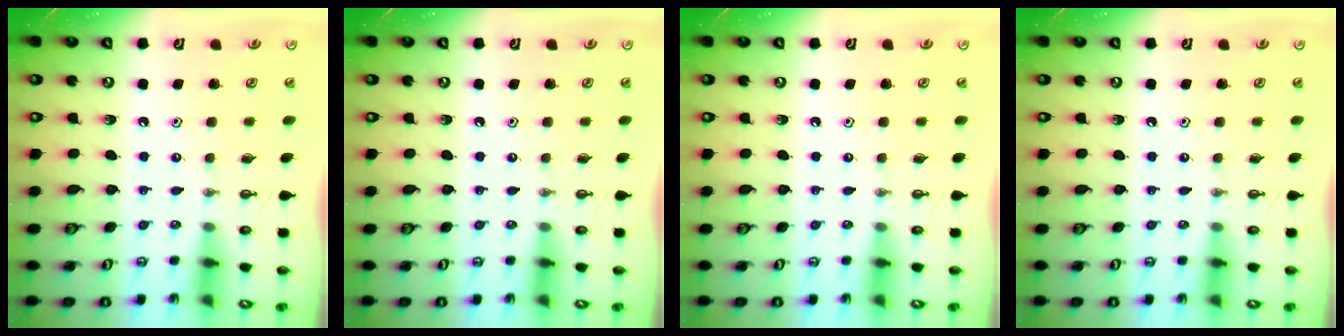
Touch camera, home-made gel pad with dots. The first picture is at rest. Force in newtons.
{"total": 0.0}
{"total": 0.0}
{"total": 0.0}